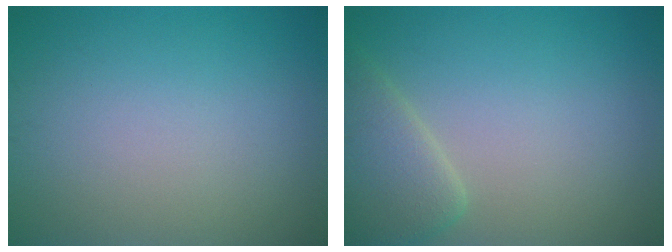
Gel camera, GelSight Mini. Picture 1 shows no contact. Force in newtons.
{"total": 3.7, "press": 3.7, "slide": 0.3}